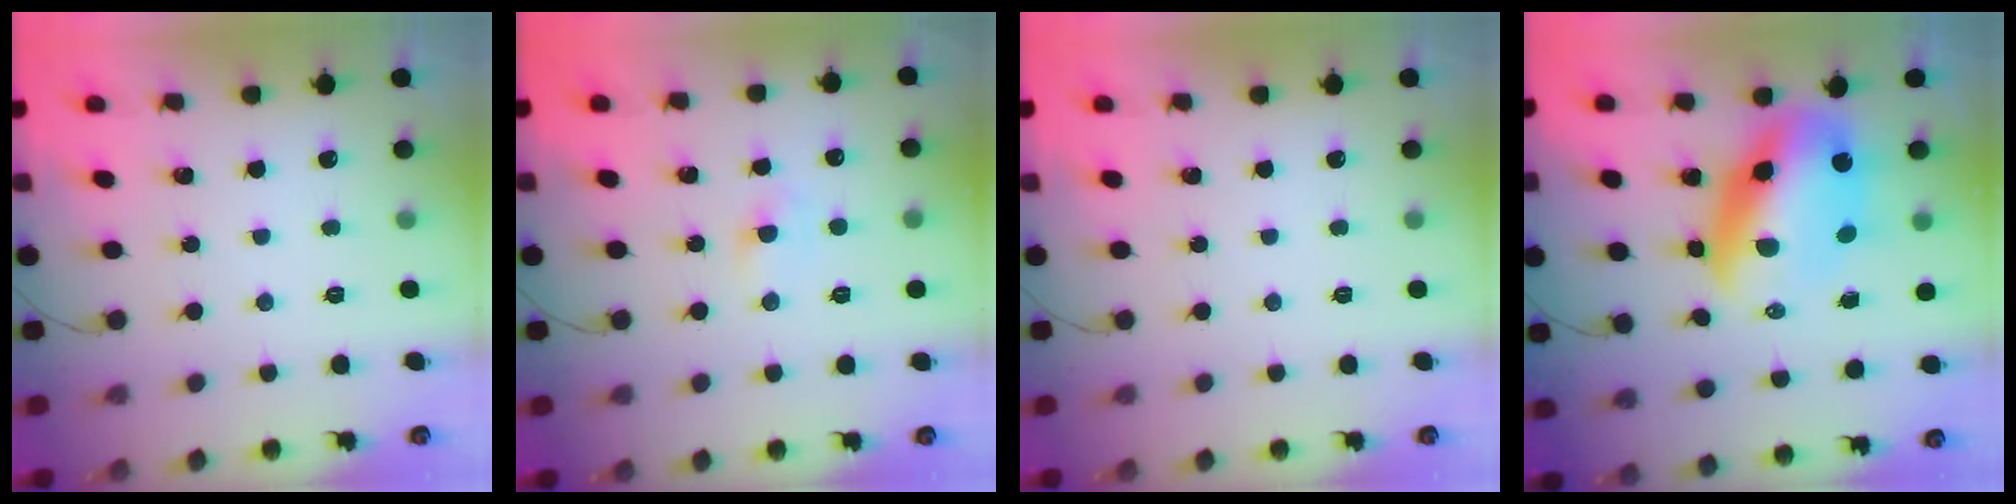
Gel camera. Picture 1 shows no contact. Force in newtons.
{"total": 2.4, "press": 2.2, "slide": 0.9}
{"total": 0.0}
{"total": 12.5, "press": 12.1, "slide": 3.1}